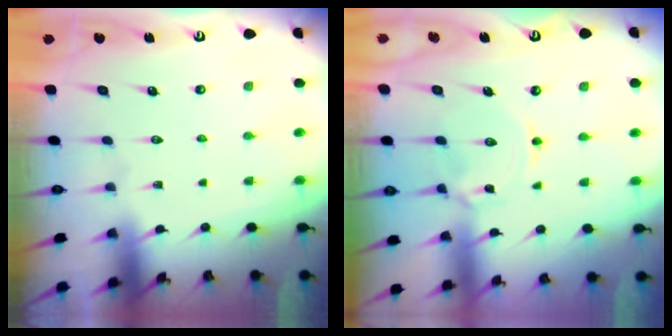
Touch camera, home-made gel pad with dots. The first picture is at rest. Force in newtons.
{"total": 2.4, "press": 2.4, "slide": 0.3}